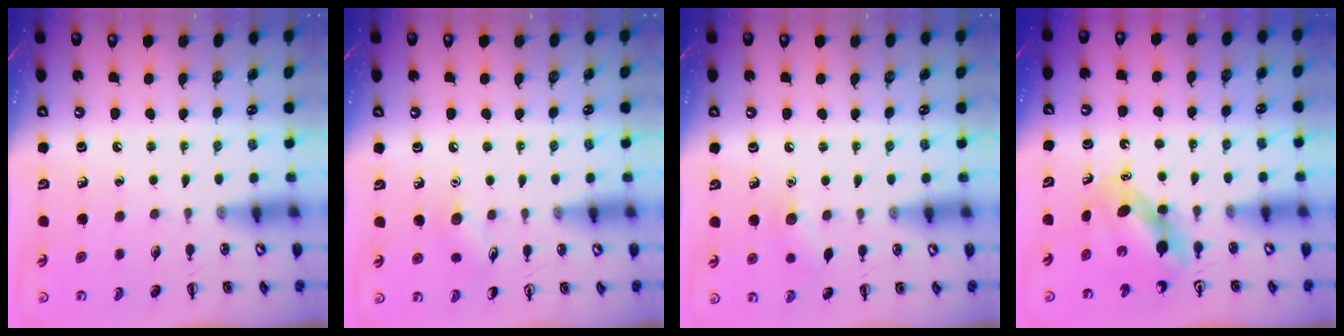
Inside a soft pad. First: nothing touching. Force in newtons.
{"total": 5.9, "press": 5.7, "slide": 1.5}
{"total": 7.6, "press": 7.4, "slide": 2.0}
{"total": 5.5, "press": 5.4, "slide": 0.6}